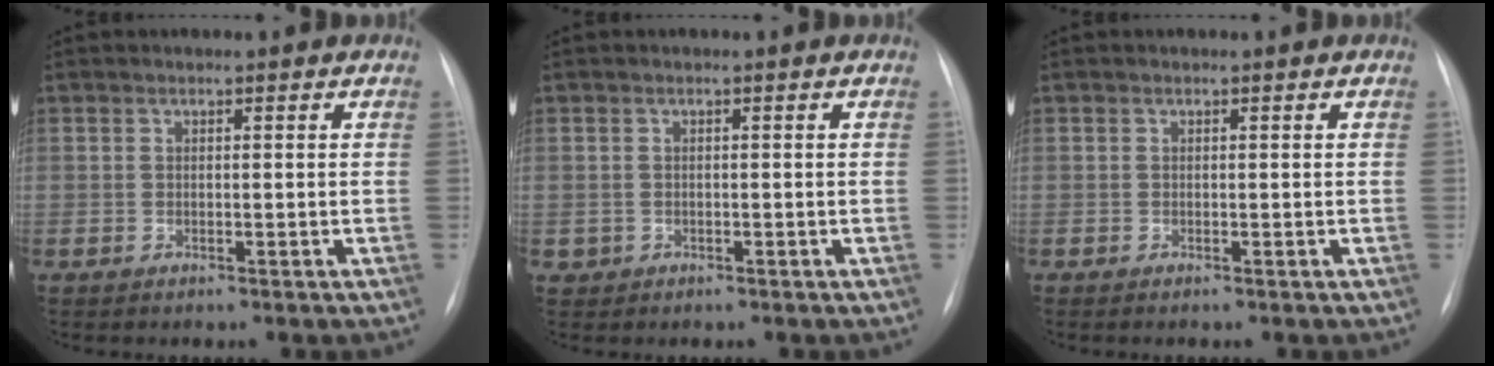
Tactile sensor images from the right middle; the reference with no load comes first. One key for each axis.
{"total": 0.9, "fx": -0.3, "fy": 0.9, "fz": 0.0, "tx": 0.000, "ty": 0.005, "tz": -0.003}
{"total": 0.0}